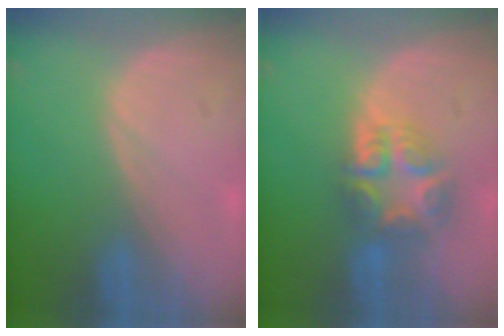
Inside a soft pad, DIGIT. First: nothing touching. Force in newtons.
{"total": 7.7, "press": 6.7, "slide": 3.7}